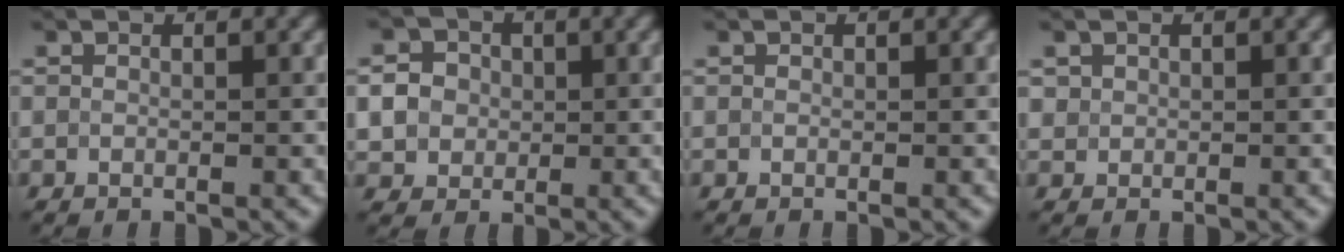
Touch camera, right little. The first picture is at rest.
{"total": 3.5, "force": [0.2, 3.2, 1.4], "torque": [-0.027, 0.010, -0.004]}
{"total": 0.0}
{"total": 0.6, "force": [0.3, 0.5, 0.0], "torque": [0.003, -0.003, 0.010]}